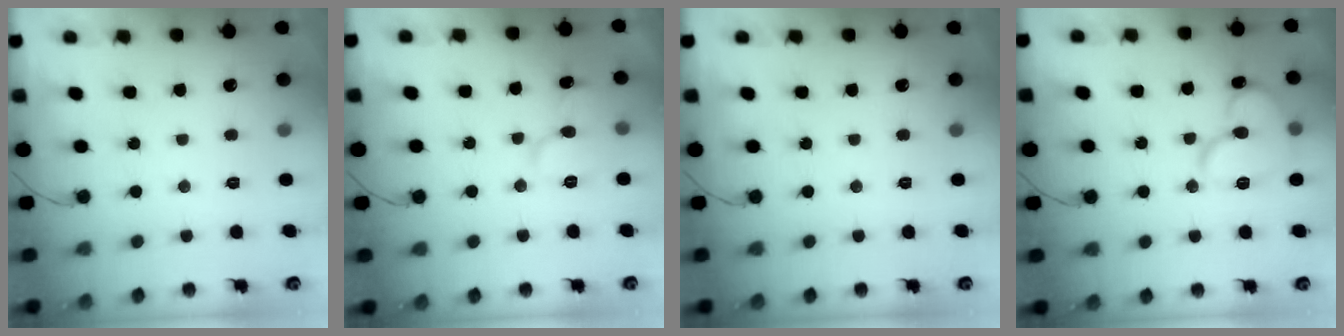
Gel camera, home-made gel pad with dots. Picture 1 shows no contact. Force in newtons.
{"total": 8.5, "press": 8.5, "slide": 1.0}
{"total": 0.0}
{"total": 12.5, "press": 12.4, "slide": 1.2}